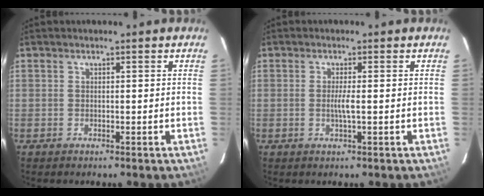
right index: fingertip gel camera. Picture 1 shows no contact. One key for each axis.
{"total": 2.0, "fx": -0.2, "fy": -0.2, "fz": 2.0, "tx": -0.036, "ty": -0.003, "tz": -0.007}